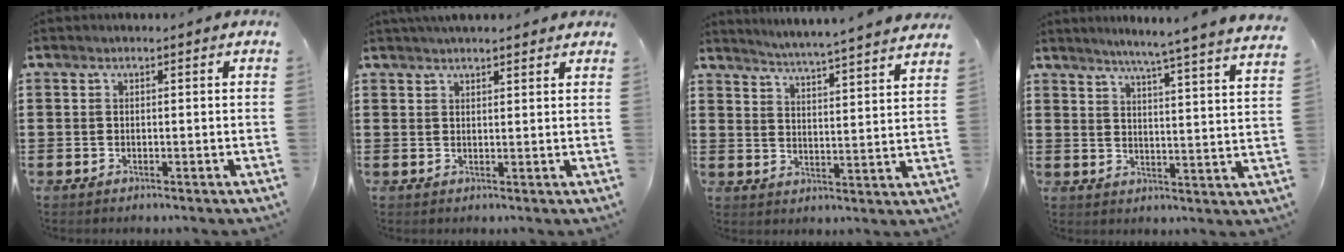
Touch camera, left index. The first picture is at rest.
{"total": 2.2, "force": [2.1, 0.4, 0.6], "torque": [-0.016, 0.002, 0.040]}
{"total": 4.3, "force": [4.0, -1.4, 0.6], "torque": [-0.032, -0.039, 0.063]}
{"total": 5.3, "force": [4.5, -1.6, 2.2], "torque": [-0.059, -0.041, 0.070]}